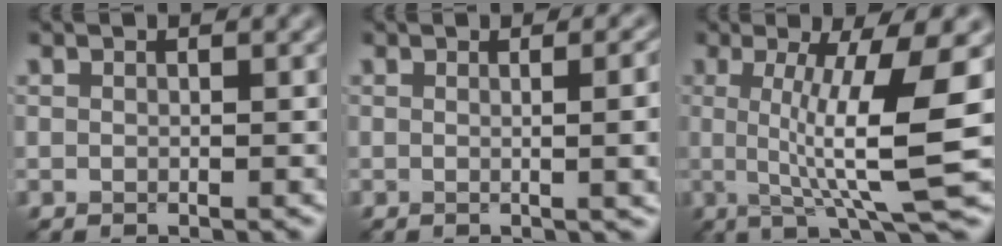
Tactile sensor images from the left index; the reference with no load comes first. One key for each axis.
{"total": 7.4, "fx": 0.3, "fy": 3.2, "fz": 6.6, "tx": -0.026, "ty": 0.017, "tz": 0.001}
{"total": 8.8, "fx": 0.5, "fy": 1.6, "fz": 8.6, "tx": -0.122, "ty": -0.006, "tz": 0.010}